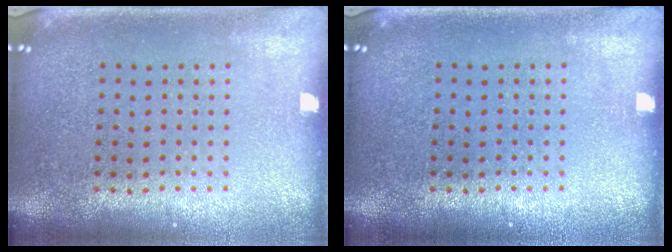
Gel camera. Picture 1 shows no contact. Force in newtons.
{"total": 0.0}